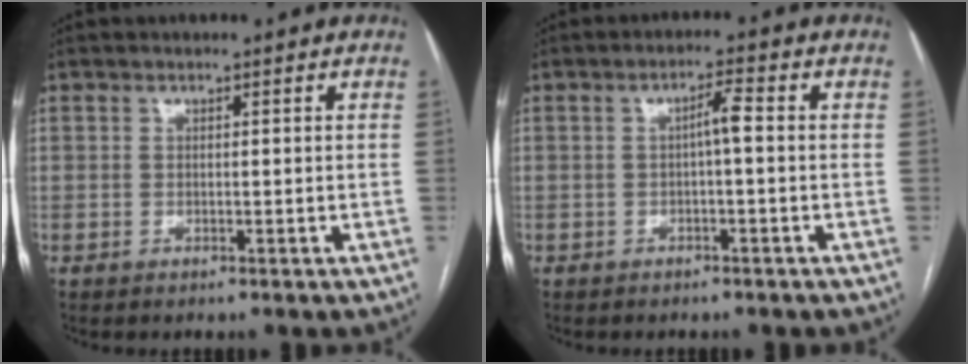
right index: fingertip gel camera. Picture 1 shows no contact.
{"total": 2.7, "force": [0.0, 0.3, 2.7], "torque": [-0.044, 0.006, -0.001]}